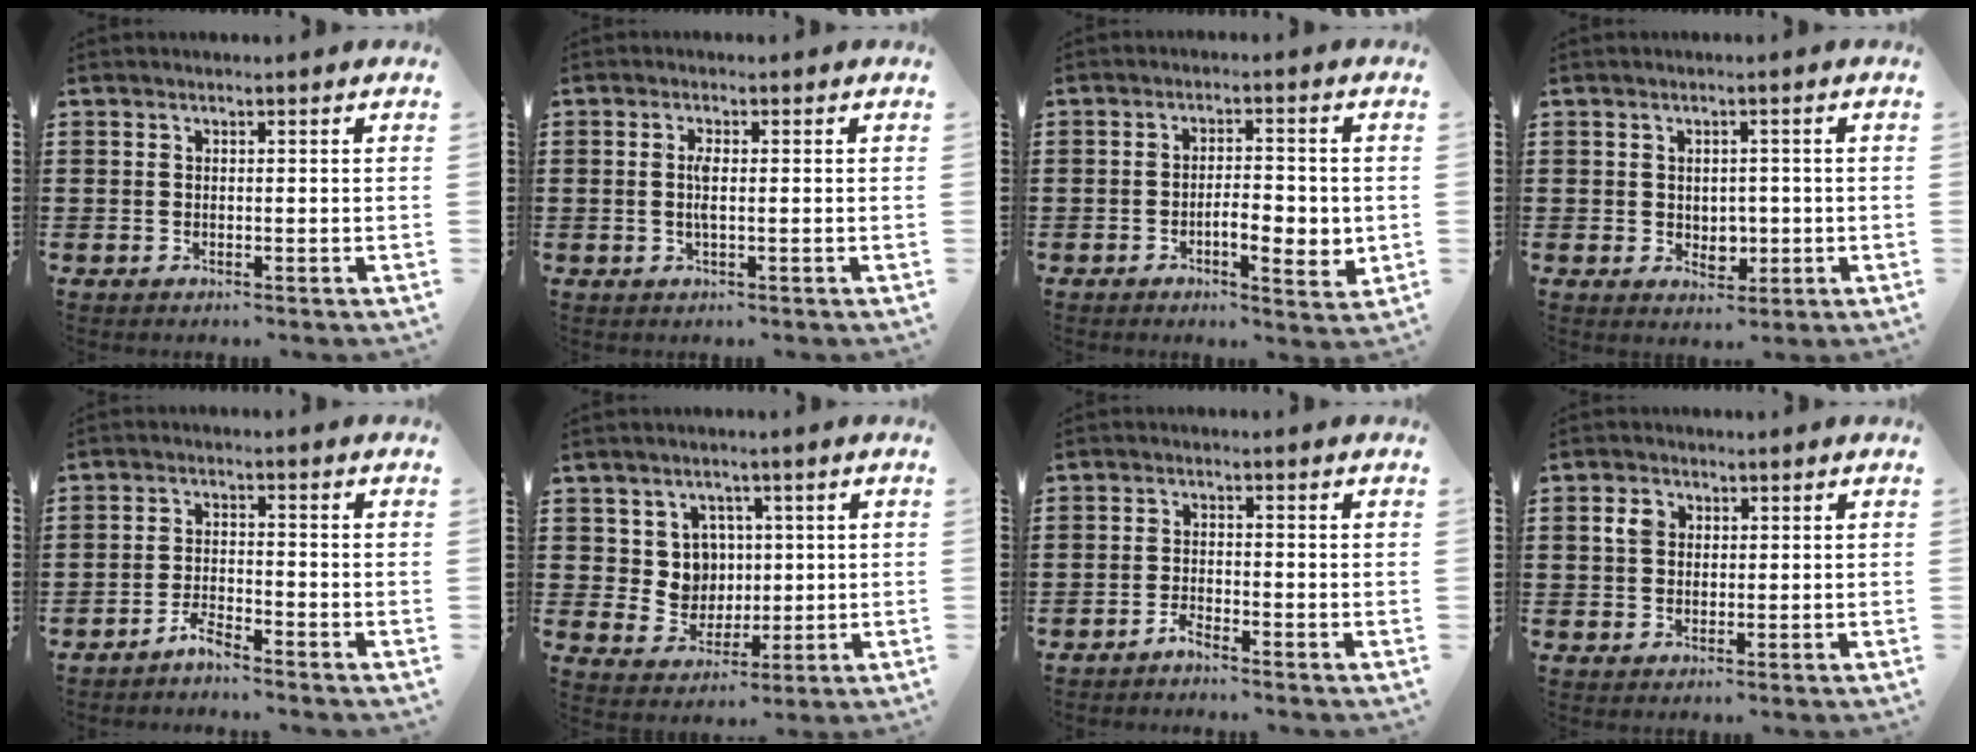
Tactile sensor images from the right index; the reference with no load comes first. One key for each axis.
{"total": 2.4, "fx": -0.1, "fy": 0.5, "fz": 2.4, "tx": -0.054, "ty": -0.004, "tz": -0.005}
{"total": 5.5, "fx": -1.3, "fy": 2.1, "fz": 5.0, "tx": -0.078, "ty": 0.005, "tz": -0.024}
{"total": 2.6, "fx": 0.0, "fy": 2.1, "fz": 1.6, "tx": -0.027, "ty": 0.002, "tz": -0.002}
{"total": 2.7, "fx": -2.7, "fy": 0.1, "fz": 0.6, "tx": -0.024, "ty": 0.003, "tz": -0.056}
{"total": 5.9, "fx": 1.6, "fy": 5.2, "fz": 2.2, "tx": -0.058, "ty": 0.012, "tz": 0.028}
{"total": 1.8, "fx": -1.8, "fy": -0.1, "fz": 0.3, "tx": -0.010, "ty": 0.004, "tz": -0.035}
{"total": 2.6, "fx": 0.7, "fy": 2.0, "fz": 1.5, "tx": -0.036, "ty": 0.010, "tz": 0.011}